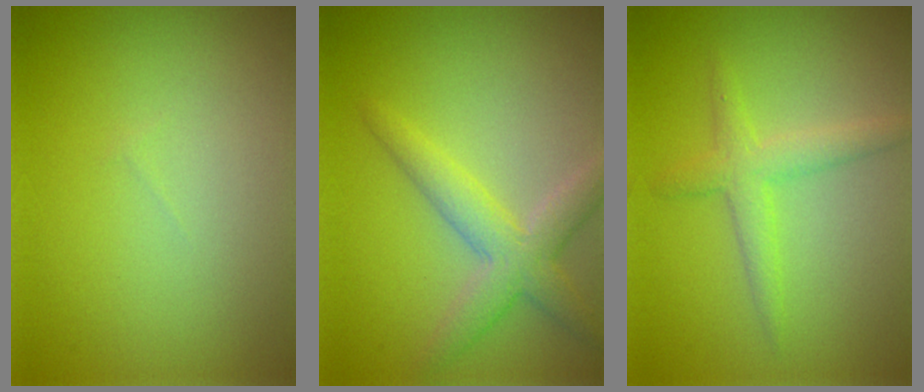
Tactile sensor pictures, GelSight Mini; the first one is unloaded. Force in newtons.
{"total": 3.8, "press": 3.8, "slide": 0.1}
{"total": 2.4, "press": 2.4, "slide": 0.2}